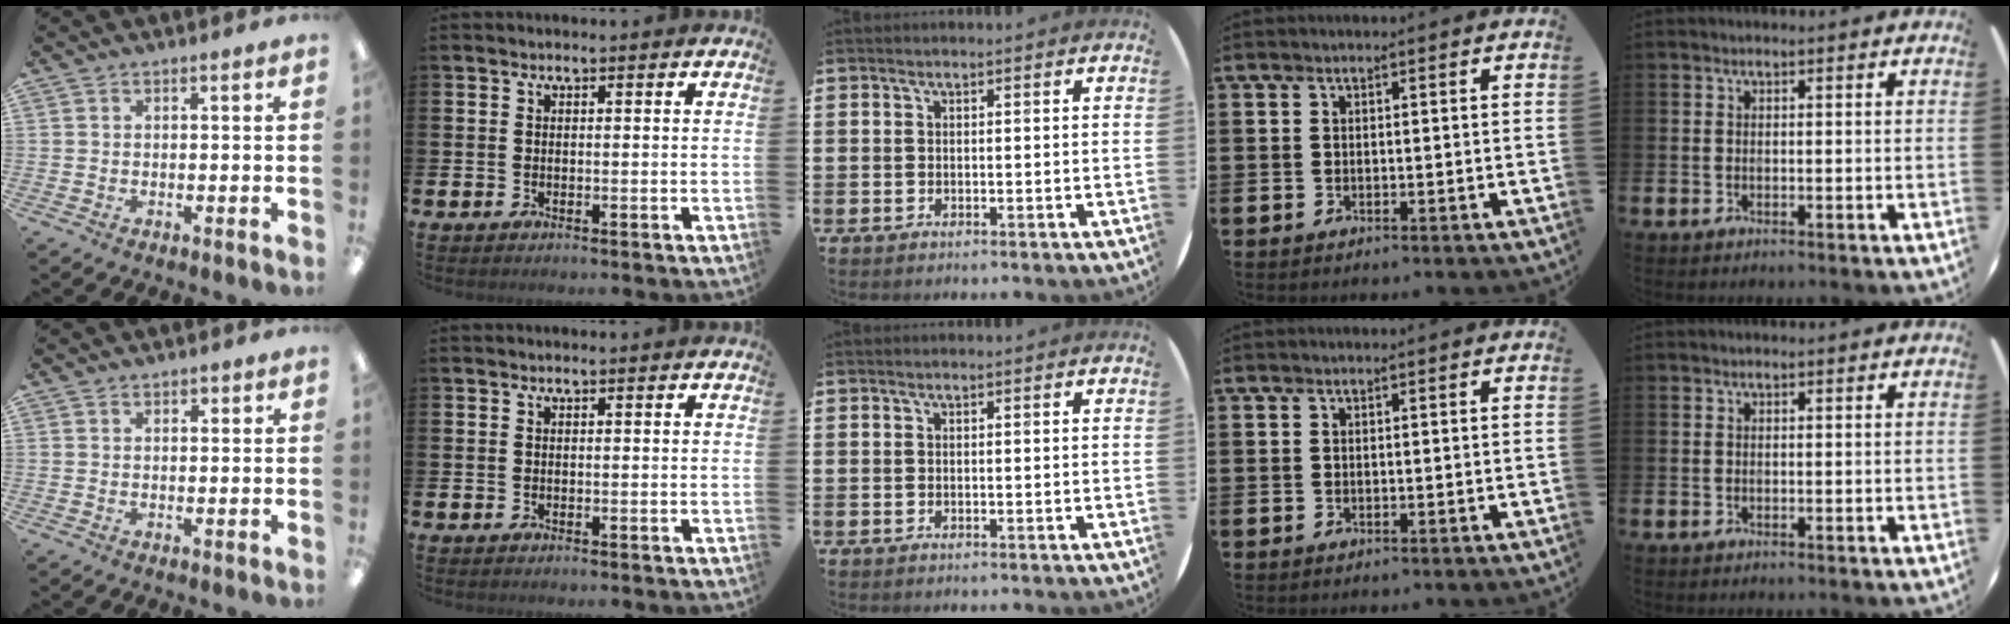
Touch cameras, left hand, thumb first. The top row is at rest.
{"thumb": {"total": 1.1, "force": [0.7, 0.7, 0.5], "torque": [-0.002, 0.000, 0.010]}}